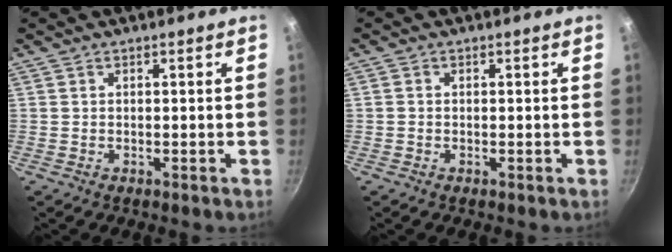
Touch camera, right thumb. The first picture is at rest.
{"total": 0.6, "force": [-0.1, 0.5, 0.2], "torque": [-0.005, 0.003, -0.003]}